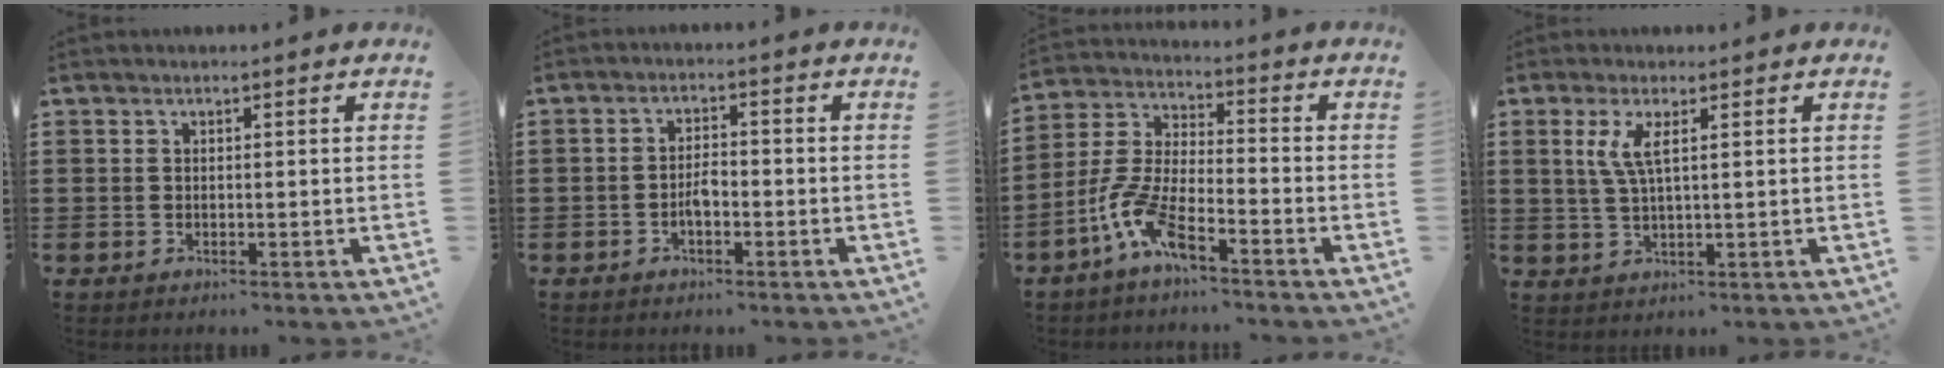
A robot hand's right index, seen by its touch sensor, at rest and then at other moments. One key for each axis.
{"total": 2.5, "fx": -1.1, "fy": 1.1, "fz": 2.0, "tx": -0.046, "ty": 0.002, "tz": -0.023}
{"total": 8.4, "fx": -5.4, "fy": 2.0, "fz": 6.2, "tx": -0.167, "ty": -0.017, "tz": -0.111}
{"total": 4.1, "fx": 1.3, "fy": 0.8, "fz": 3.8, "tx": -0.087, "ty": -0.001, "tz": 0.019}